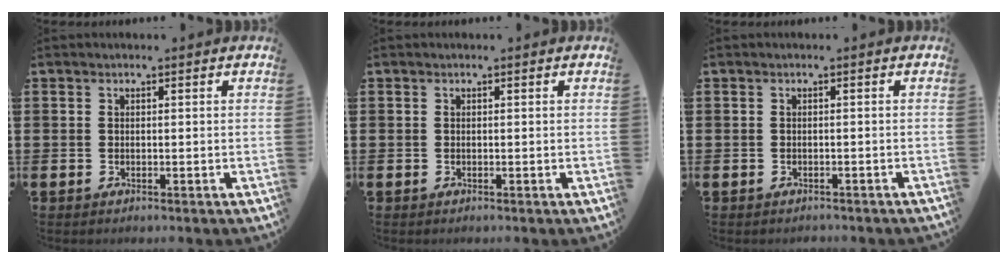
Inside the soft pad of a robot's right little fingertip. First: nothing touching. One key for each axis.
{"total": 0.0}
{"total": 0.5, "fx": -0.5, "fy": 0.1, "fz": 0.0, "tx": -0.002, "ty": -0.002, "tz": -0.011}